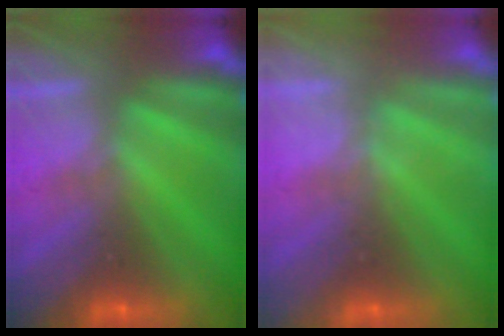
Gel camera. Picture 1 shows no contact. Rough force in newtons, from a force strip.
{"total": 2.0}